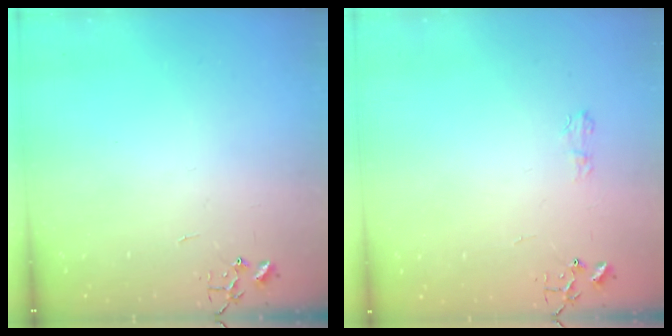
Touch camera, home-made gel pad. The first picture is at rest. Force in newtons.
{"total": 5.0, "press": 5.0, "slide": 0.6}